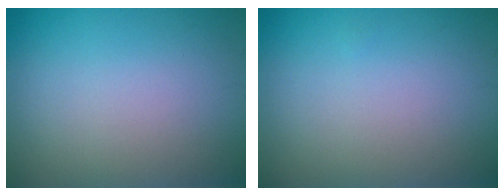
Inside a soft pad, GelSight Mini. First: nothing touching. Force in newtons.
{"total": 0.0}